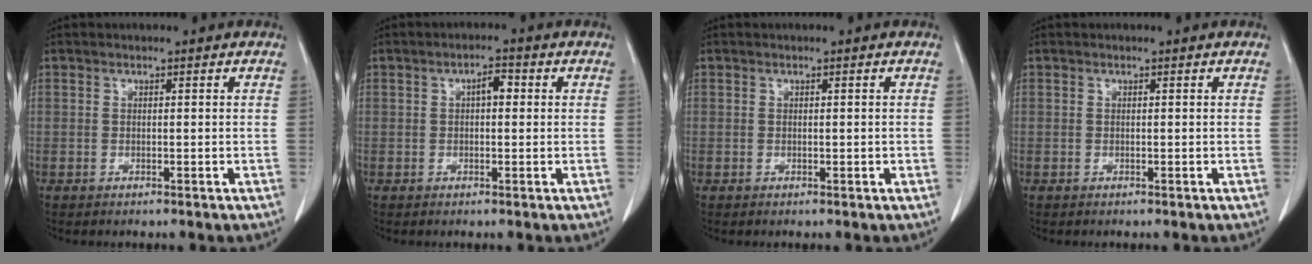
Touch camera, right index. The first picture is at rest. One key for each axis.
{"total": 2.5, "fx": 0.4, "fy": 1.1, "fz": 2.2, "tx": -0.033, "ty": 0.010, "tz": 0.004}
{"total": 0.6, "fx": 0.0, "fy": 0.2, "fz": 0.6, "tx": -0.011, "ty": -0.001, "tz": 0.002}
{"total": 0.0}